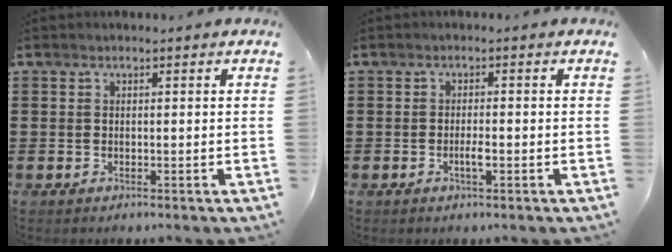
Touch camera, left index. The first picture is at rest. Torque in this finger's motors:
{"motor_torque": [0.10, 0.02, 0.02, 0.02]}